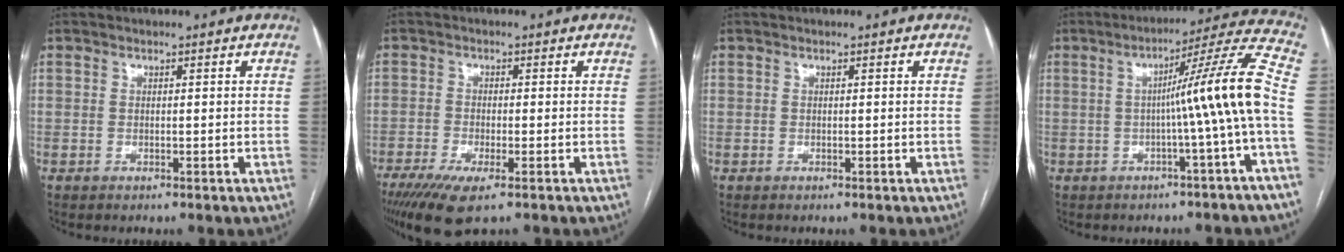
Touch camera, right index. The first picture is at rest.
{"total": 7.6, "force": [-4.7, 1.5, 5.7], "torque": [-0.101, -0.019, -0.080]}
{"total": 0.0}
{"total": 11.4, "force": [-1.8, -2.4, 11.0], "torque": [-0.148, 0.018, -0.025]}